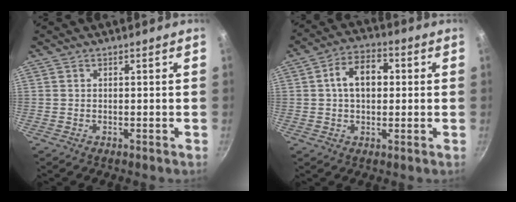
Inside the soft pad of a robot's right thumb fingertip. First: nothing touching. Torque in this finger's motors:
{"motor_torque": [-0.86, 1.03, 0.85, -0.14, 0.04]}